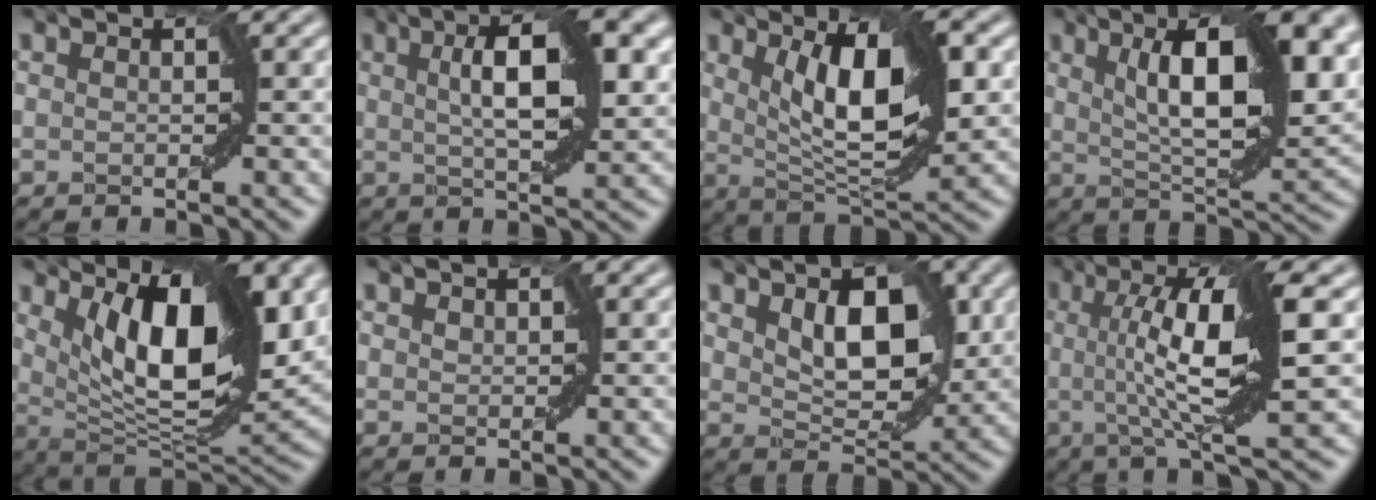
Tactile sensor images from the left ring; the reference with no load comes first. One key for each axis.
{"total": 7.7, "fx": 2.1, "fy": 2.3, "fz": 7.0, "tx": -0.108, "ty": 0.011, "tz": 0.032}
{"total": 8.2, "fx": 1.7, "fy": 2.8, "fz": 7.5, "tx": -0.125, "ty": -0.009, "tz": 0.035}
{"total": 11.7, "fx": 3.7, "fy": 3.9, "fz": 10.4, "tx": -0.145, "ty": 0.007, "tz": 0.061}
{"total": 11.1, "fx": 3.6, "fy": 4.3, "fz": 9.6, "tx": -0.147, "ty": -0.009, "tz": 0.064}
{"total": 0.6, "fx": 0.4, "fy": 0.4, "fz": 0.2, "tx": -0.004, "ty": 0.000, "tz": 0.009}
{"total": 6.7, "fx": 1.7, "fy": 3.8, "fz": 5.2, "tx": -0.086, "ty": -0.007, "tz": 0.036}
{"total": 9.3, "fx": 1.0, "fy": 2.1, "fz": 9.0, "tx": -0.133, "ty": 0.001, "tz": 0.016}